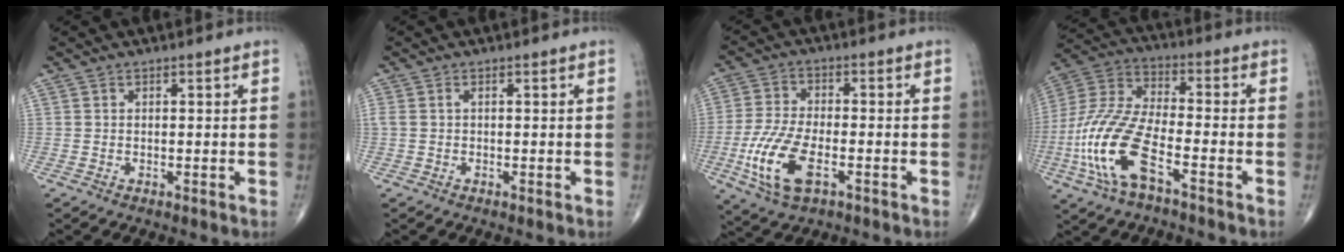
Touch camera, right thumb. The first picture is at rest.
{"total": 1.5, "force": [0.3, 0.7, 1.3], "torque": [-0.042, 0.013, 0.008]}
{"total": 12.0, "force": [-4.0, 5.6, 9.8], "torque": [-0.211, 0.007, -0.073]}
{"total": 16.7, "force": [-6.5, 6.3, 14.0], "torque": [-0.312, 0.029, -0.125]}